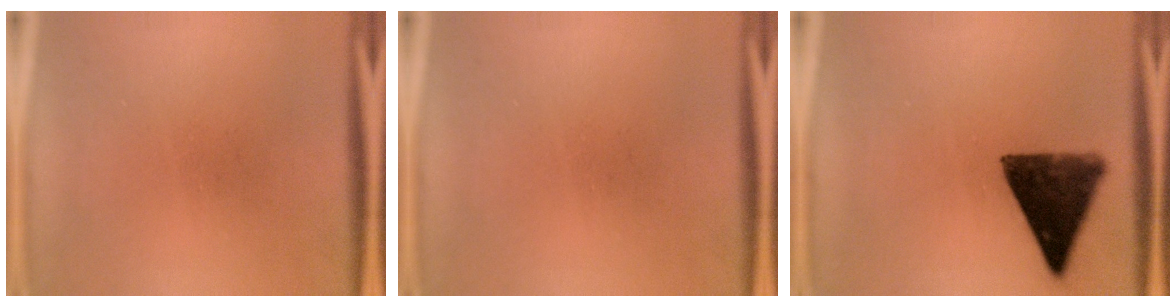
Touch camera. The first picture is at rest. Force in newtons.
{"total": 0.0}
{"total": 11.5}